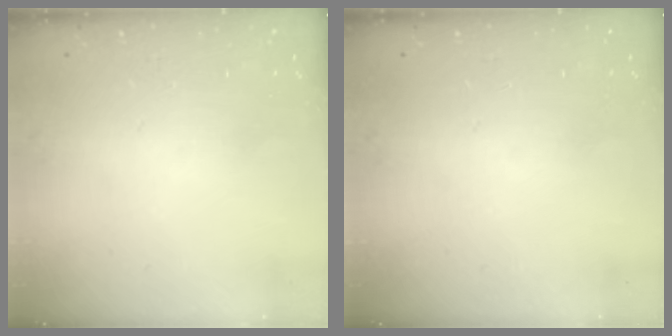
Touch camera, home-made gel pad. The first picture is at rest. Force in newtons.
{"total": 0.0}